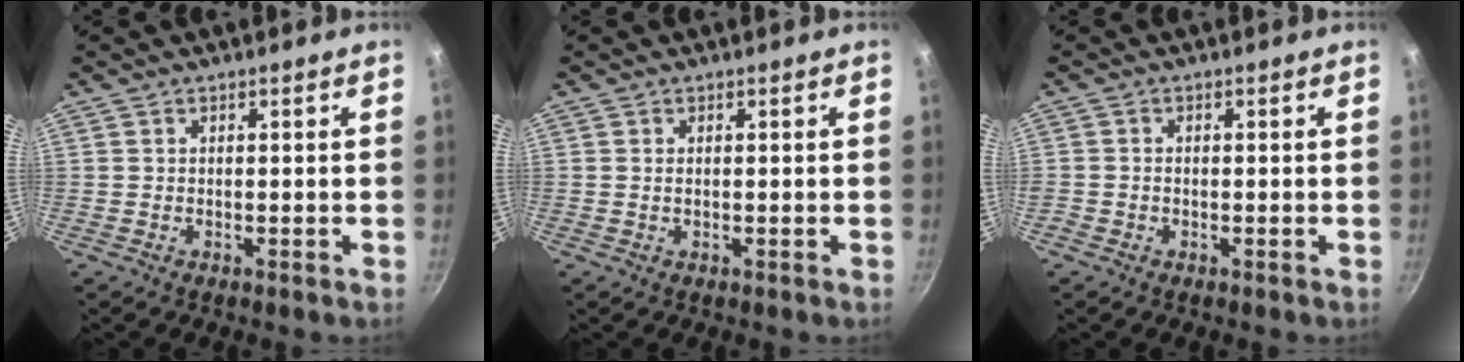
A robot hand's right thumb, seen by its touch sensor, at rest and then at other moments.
{"total": 0.6, "force": [0.0, 0.3, 0.5], "torque": [-0.010, 0.001, -0.001]}
{"total": 1.0, "force": [-0.7, 0.7, 0.3], "torque": [-0.012, 0.004, -0.018]}